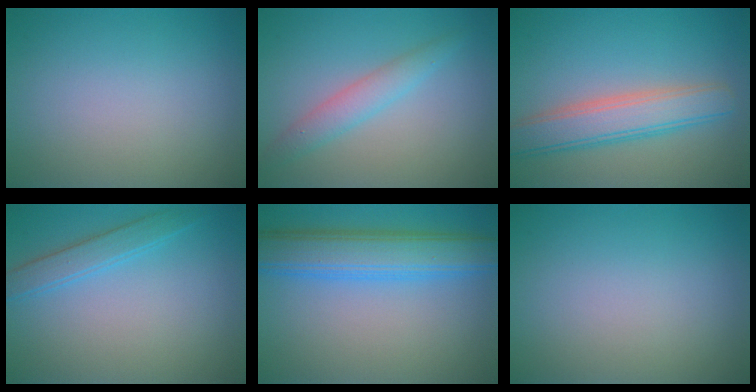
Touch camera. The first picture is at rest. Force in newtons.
{"total": 2.5, "press": 2.5, "slide": 0.0}
{"total": 5.1, "press": 5.1, "slide": 0.2}
{"total": 2.2, "press": 2.2, "slide": 0.1}
{"total": 6.5, "press": 6.5, "slide": 0.1}
{"total": 0.0}